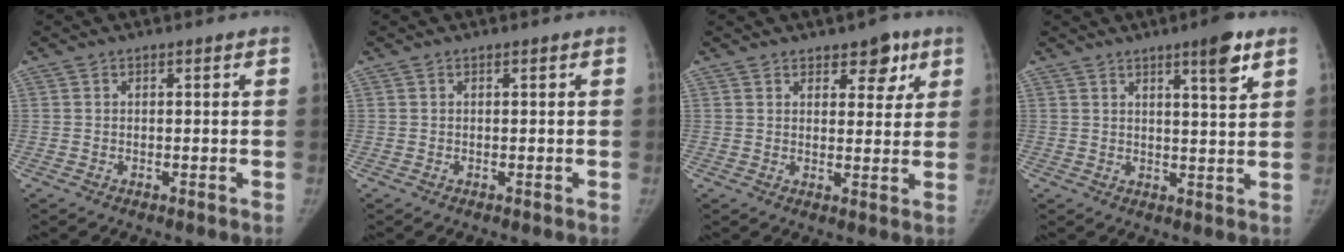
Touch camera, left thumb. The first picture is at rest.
{"total": 0.0}
{"total": 5.2, "force": [3.1, 3.2, 2.7], "torque": [0.001, -0.015, 0.038]}
{"total": 6.0, "force": [3.7, 0.7, 4.8], "torque": [-0.065, -0.024, 0.053]}